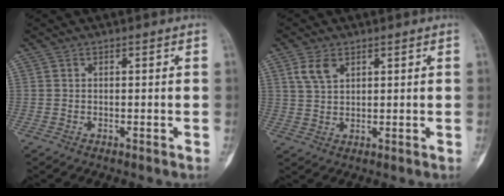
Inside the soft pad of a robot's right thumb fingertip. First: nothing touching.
{"total": 4.3, "force": [2.2, 2.5, 2.7], "torque": [-0.050, -0.004, 0.050]}